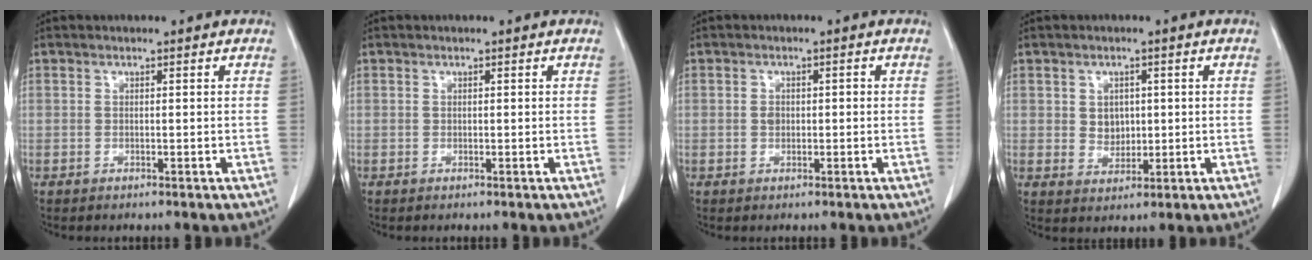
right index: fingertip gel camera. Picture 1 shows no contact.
{"total": 0.0}
{"total": 1.5, "force": [-0.1, 1.1, 0.9], "torque": [-0.016, 0.007, 0.001]}
{"total": 3.4, "force": [0.5, 2.8, 1.9], "torque": [-0.027, 0.001, 0.017]}